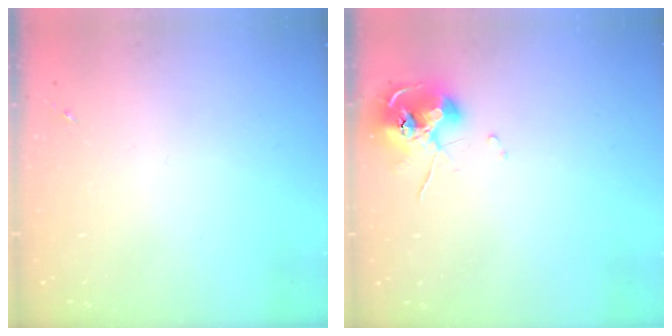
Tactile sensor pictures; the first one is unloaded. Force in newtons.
{"total": 10.1, "press": 9.9, "slide": 1.5}